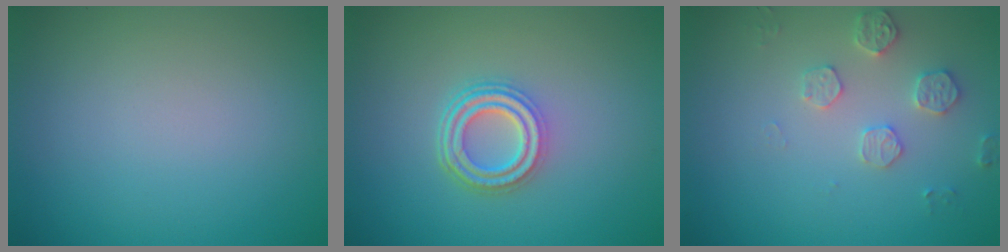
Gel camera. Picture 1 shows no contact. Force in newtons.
{"total": 4.0, "press": 3.1, "slide": 2.5}
{"total": 2.5, "press": 2.5, "slide": 0.5}